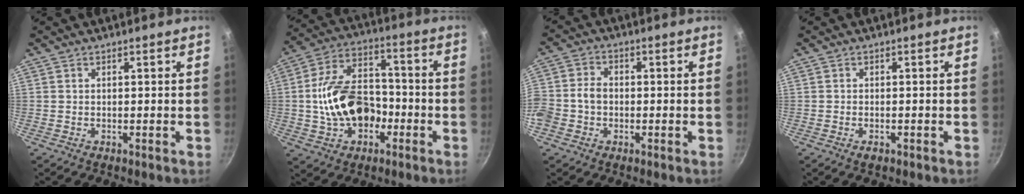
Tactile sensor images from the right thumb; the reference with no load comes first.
{"total": 16.2, "force": [-2.9, 10.9, 11.6], "torque": [-0.188, 0.040, -0.052]}
{"total": 8.3, "force": [-1.3, 6.4, 5.1], "torque": [-0.110, 0.025, -0.026]}
{"total": 1.2, "force": [-0.7, 0.5, 0.8], "torque": [-0.014, 0.004, -0.010]}